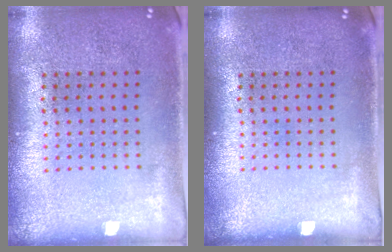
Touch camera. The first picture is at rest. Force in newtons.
{"total": 0.0}